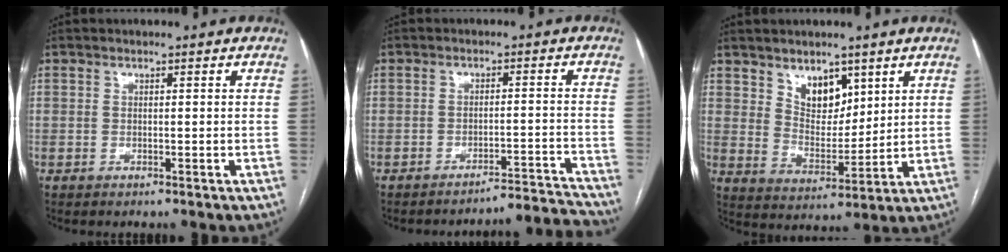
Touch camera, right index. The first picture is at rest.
{"total": 8.5, "force": [-8.3, -1.6, -0.8], "torque": [0.027, 0.020, -0.114]}
{"total": 7.3, "force": [4.4, 4.2, 4.1], "torque": [-0.068, -0.005, 0.088]}